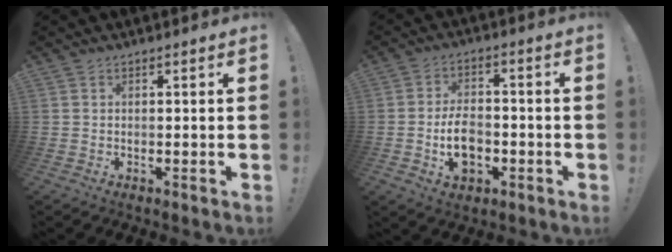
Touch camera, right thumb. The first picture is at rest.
{"total": 9.7, "force": [-2.7, 6.6, 6.6], "torque": [-0.098, 0.010, -0.046]}